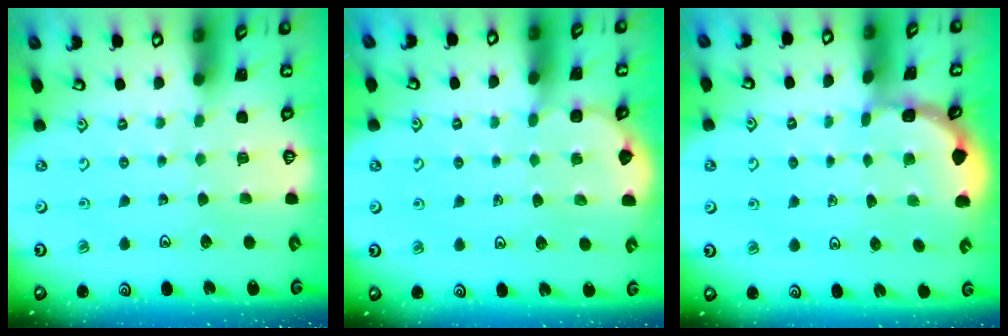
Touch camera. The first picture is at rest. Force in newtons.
{"total": 2.9, "press": 2.9, "slide": 0.2}
{"total": 1.6, "press": 1.6, "slide": 0.1}